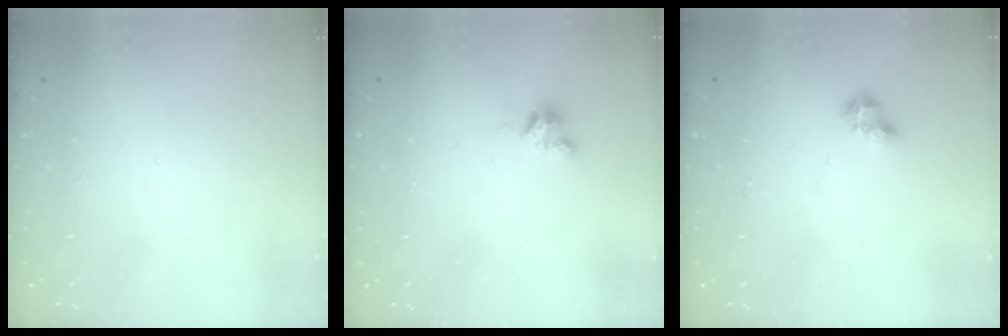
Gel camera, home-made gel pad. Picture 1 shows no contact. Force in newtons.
{"total": 3.6, "press": 3.6, "slide": 0.4}
{"total": 2.9, "press": 2.9, "slide": 0.3}